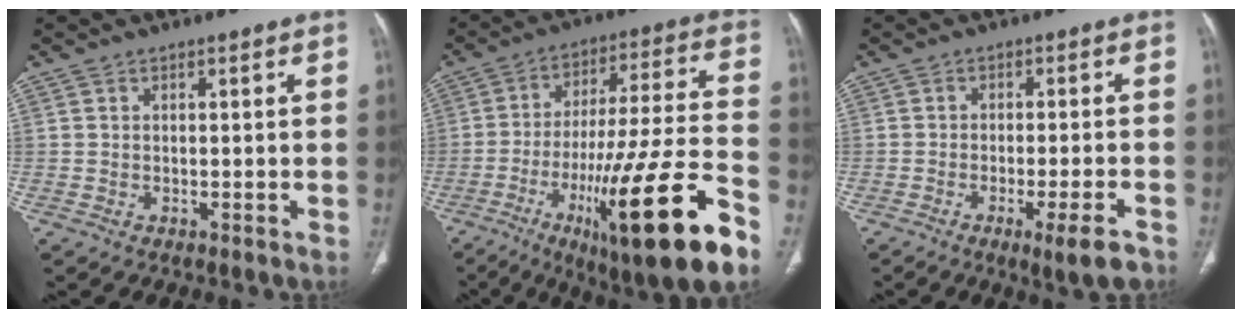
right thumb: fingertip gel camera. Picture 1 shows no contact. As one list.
[{"total": 26.3, "force": [-12.7, 4.0, 22.7], "torque": [-0.360, 0.042, -0.194]}, {"total": 6.4, "force": [-3.7, 0.9, 5.2], "torque": [-0.078, 0.005, -0.052]}]